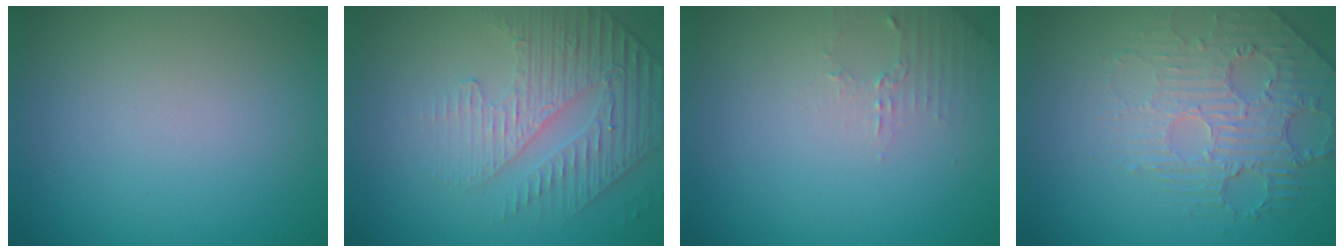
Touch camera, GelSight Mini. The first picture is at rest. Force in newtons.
{"total": 4.7, "press": 3.3, "slide": 3.4}
{"total": 1.4, "press": 1.4, "slide": 0.4}
{"total": 2.9, "press": 2.4, "slide": 1.6}